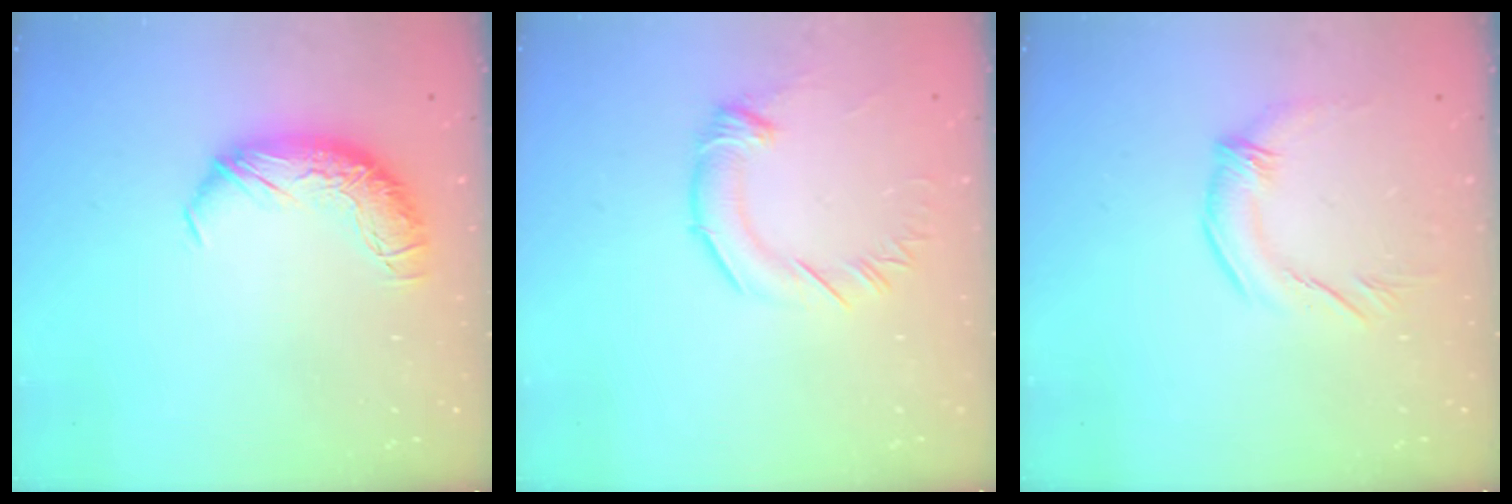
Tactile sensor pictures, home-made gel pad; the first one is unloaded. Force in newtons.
{"total": 1.9, "press": 1.8, "slide": 0.7}
{"total": 1.1, "press": 0.9, "slide": 0.7}